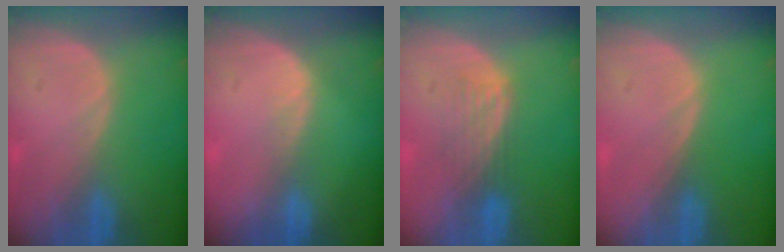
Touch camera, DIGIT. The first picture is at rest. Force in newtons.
{"total": 1.5, "press": 1.0, "slide": 1.1}
{"total": 4.6, "press": 3.8, "slide": 2.6}
{"total": 0.0}